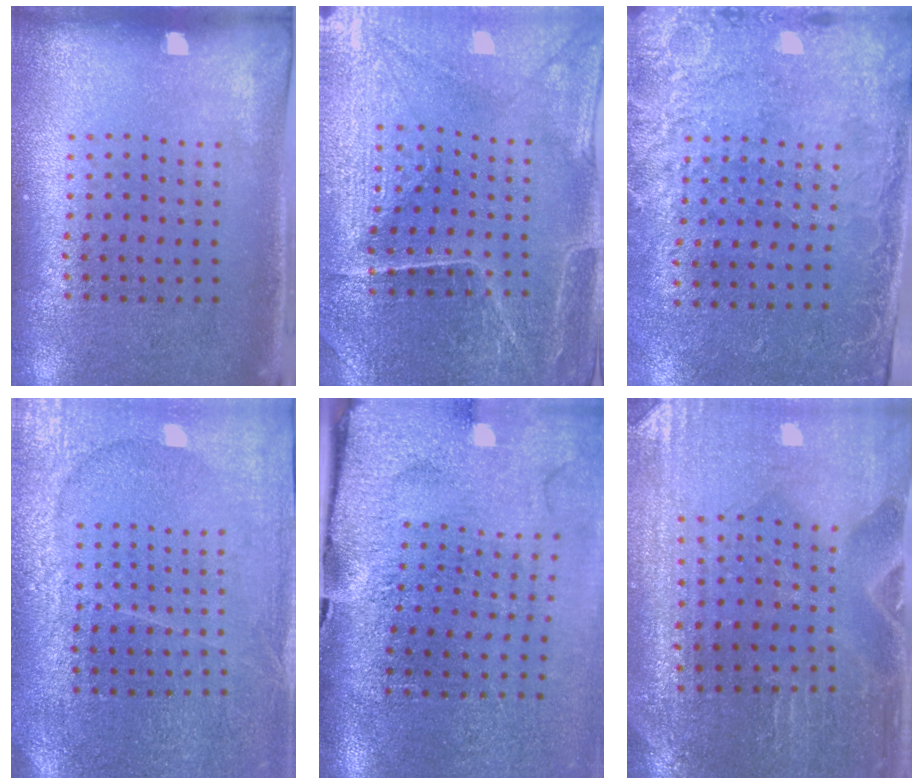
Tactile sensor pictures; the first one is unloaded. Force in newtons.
{"total": 2.9, "press": 2.9, "slide": 0.2}
{"total": 2.6, "press": 2.2, "slide": 1.4}
{"total": 3.6, "press": 3.3, "slide": 1.6}
{"total": 4.3, "press": 3.4, "slide": 2.6}
{"total": 0.8, "press": 0.8, "slide": 0.1}